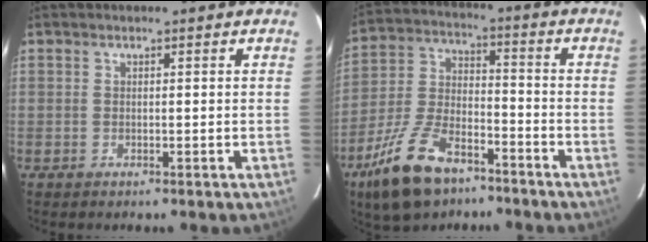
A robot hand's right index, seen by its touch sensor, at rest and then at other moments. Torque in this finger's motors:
{"motor_torque": [1.13, -1.01, 0.62, 0.15]}